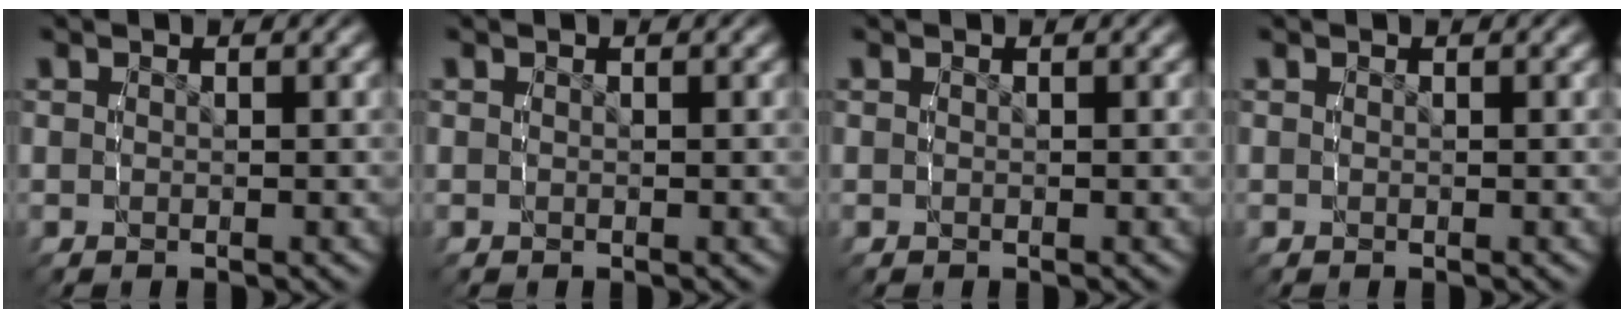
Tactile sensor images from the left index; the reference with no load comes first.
{"total": 0.0}
{"total": 0.0}
{"total": 0.0}